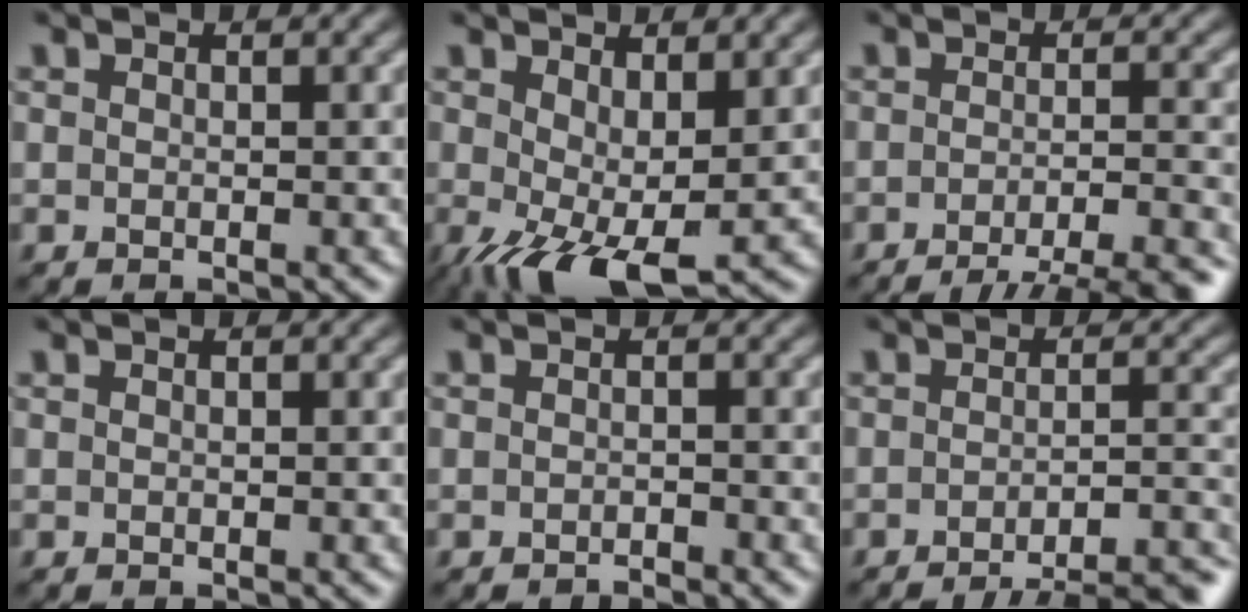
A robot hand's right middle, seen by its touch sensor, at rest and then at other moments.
{"total": 7.1, "force": [-1.4, 3.5, 6.0], "torque": [-0.124, -0.015, -0.018]}
{"total": 5.9, "force": [-4.0, 1.3, 4.1], "torque": [-0.045, -0.002, -0.055]}
{"total": 0.0}
{"total": 0.6, "force": [-0.6, 0.0, 0.2], "torque": [-0.003, 0.000, -0.010]}
{"total": 7.5, "force": [-5.5, 2.0, 4.8], "torque": [-0.041, 0.004, -0.064]}